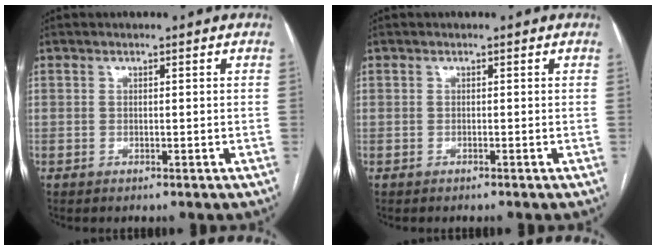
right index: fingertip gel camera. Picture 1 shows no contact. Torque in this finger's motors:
{"motor_torque": [-0.19, 0.09, -0.05, 0.00]}